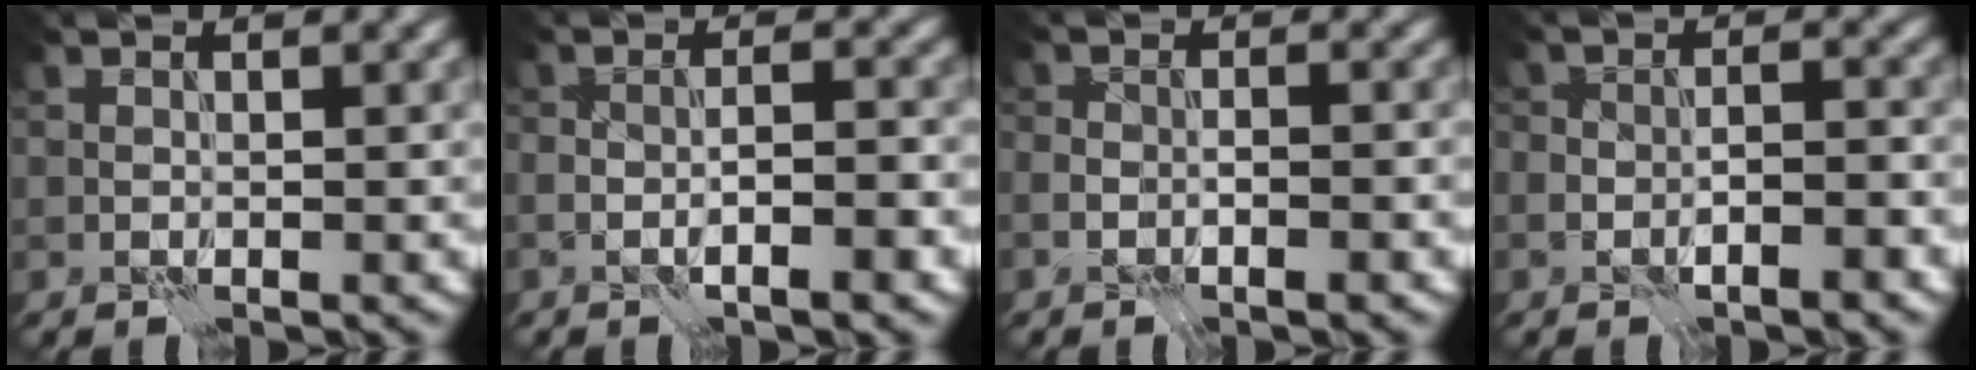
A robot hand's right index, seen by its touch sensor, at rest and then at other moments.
{"total": 3.2, "force": [-1.5, 0.8, 2.7], "torque": [-0.040, 0.005, -0.026]}
{"total": 2.0, "force": [-1.2, 0.8, 1.4], "torque": [-0.017, 0.005, -0.023]}
{"total": 3.0, "force": [-1.7, 1.5, 2.0], "torque": [-0.019, 0.008, -0.030]}